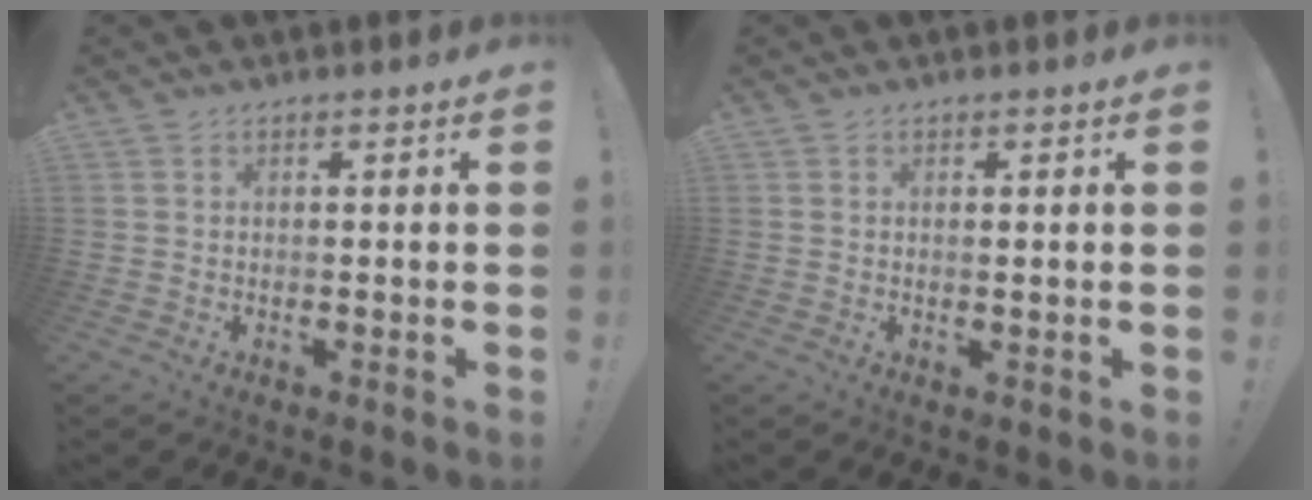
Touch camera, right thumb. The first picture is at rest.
{"total": 0.6, "force": [0.4, 0.1, 0.5], "torque": [0.000, -0.003, 0.005]}